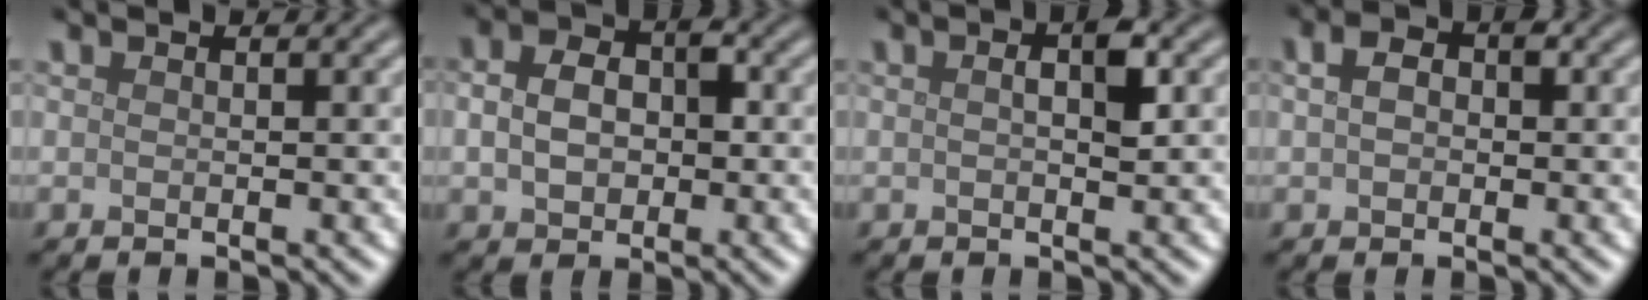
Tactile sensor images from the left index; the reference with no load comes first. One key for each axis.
{"total": 4.6, "fx": 0.0, "fy": 3.4, "fz": 3.1, "tx": -0.055, "ty": 0.005, "tz": -0.008}
{"total": 2.3, "fx": 0.4, "fy": 0.6, "fz": 2.1, "tx": -0.034, "ty": 0.005, "tz": 0.003}
{"total": 3.0, "fx": 0.6, "fy": 2.1, "fz": 2.1, "tx": -0.037, "ty": 0.010, "tz": 0.008}